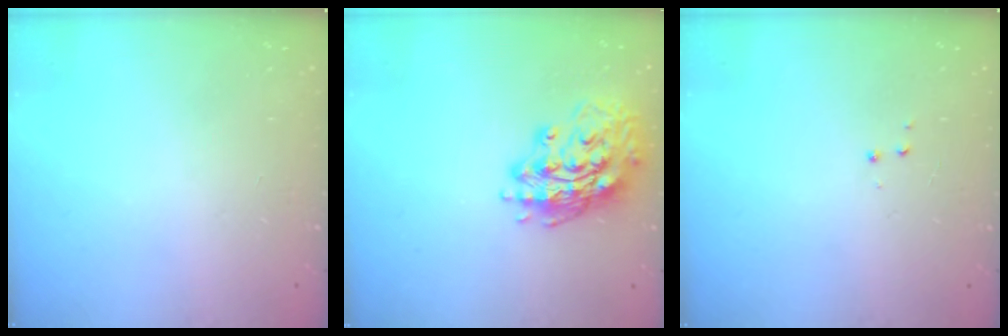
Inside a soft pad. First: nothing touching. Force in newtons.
{"total": 16.3, "press": 16.1, "slide": 2.8}
{"total": 2.9, "press": 2.8, "slide": 0.4}